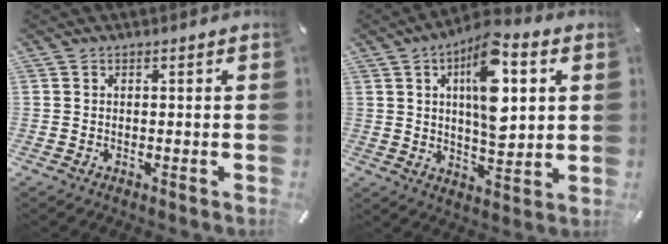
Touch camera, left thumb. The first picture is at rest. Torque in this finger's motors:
{"motor_torque": [2.39, 2.62, 1.52, -1.26, 0.54]}